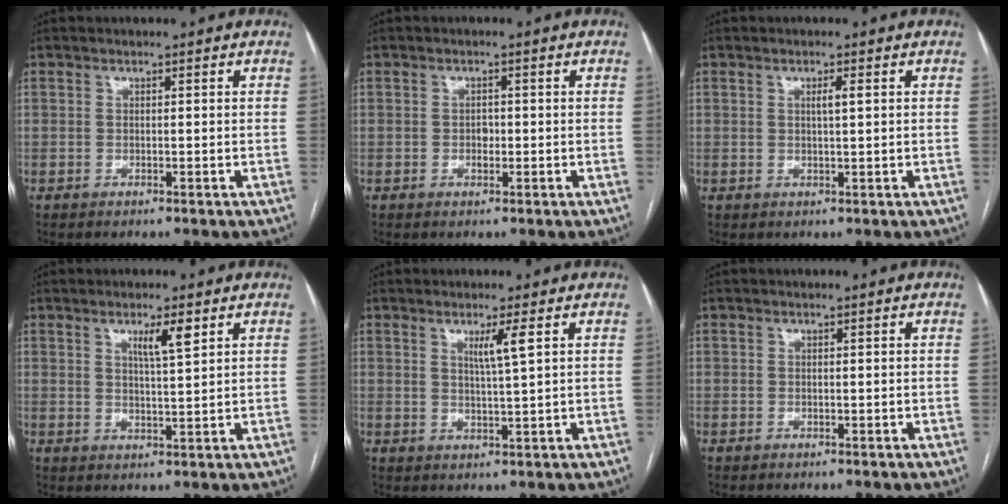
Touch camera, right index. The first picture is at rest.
{"total": 1.4, "force": [-0.3, 1.0, 0.9], "torque": [-0.013, 0.003, -0.004]}
{"total": 1.5, "force": [0.5, 0.1, 1.4], "torque": [-0.024, 0.000, 0.007]}
{"total": 4.0, "force": [2.2, 0.2, 3.4], "torque": [-0.058, -0.003, 0.038]}
{"total": 3.2, "force": [1.5, -0.5, 2.8], "torque": [-0.052, -0.007, 0.028]}
{"total": 0.0}